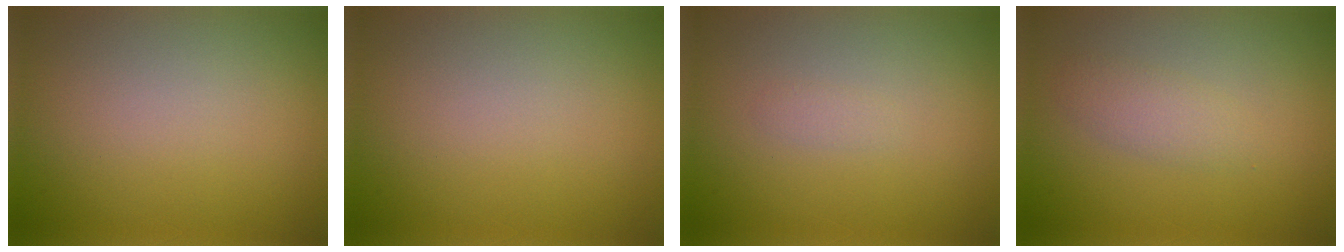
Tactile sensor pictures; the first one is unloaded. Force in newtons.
{"total": 0.0}
{"total": 0.5, "press": 0.5, "slide": 0.0}
{"total": 1.7, "press": 1.7, "slide": 0.1}